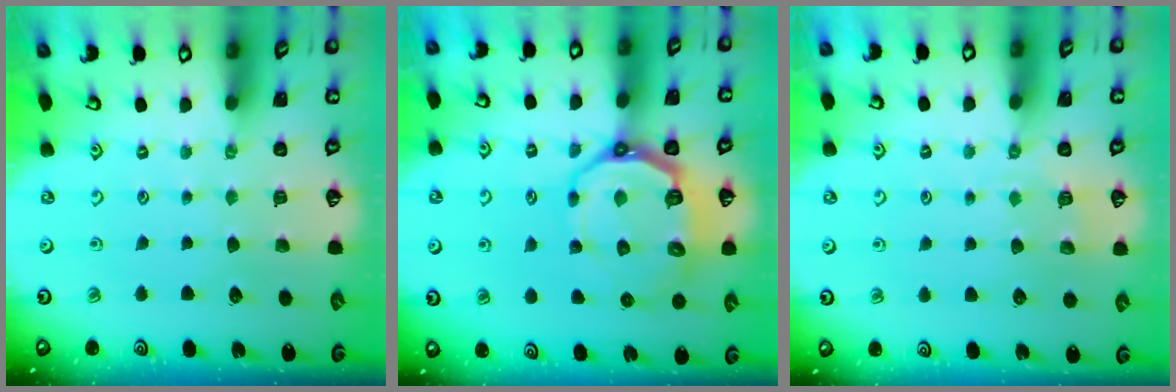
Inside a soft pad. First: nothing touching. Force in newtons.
{"total": 13.2, "press": 12.6, "slide": 4.2}
{"total": 3.0, "press": 2.6, "slide": 1.5}